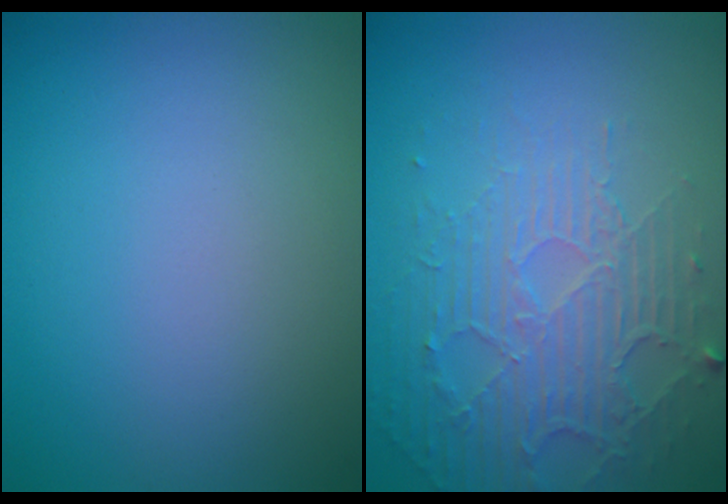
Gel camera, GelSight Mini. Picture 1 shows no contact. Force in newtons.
{"total": 5.7, "press": 3.4, "slide": 4.6}